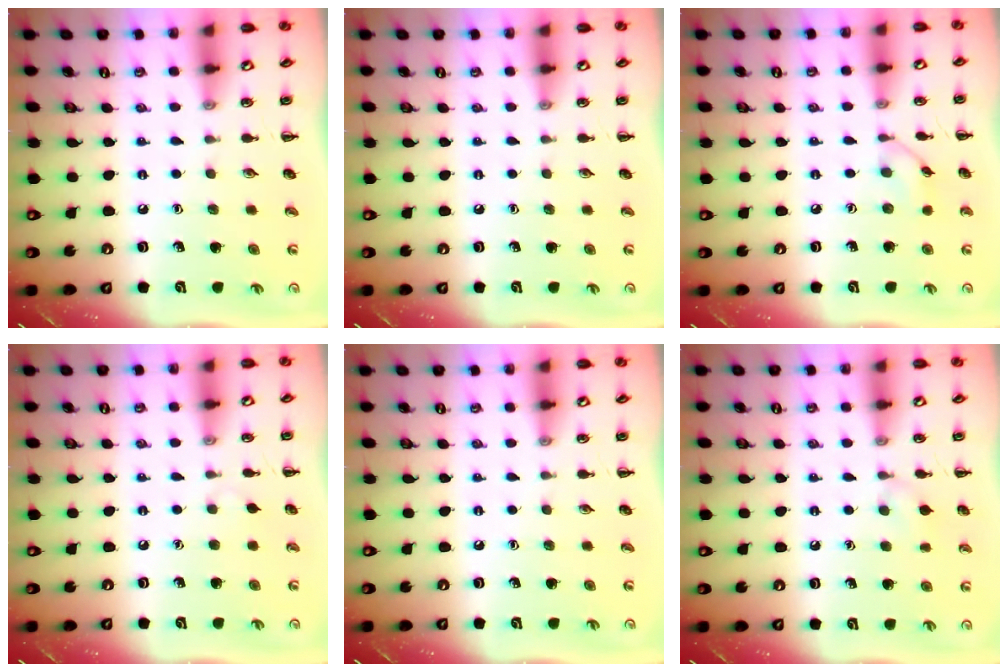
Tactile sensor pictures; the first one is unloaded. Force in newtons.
{"total": 0.0}
{"total": 6.3, "press": 6.2, "slide": 1.4}
{"total": 2.3, "press": 2.1, "slide": 0.9}
{"total": 0.0}
{"total": 6.2, "press": 5.8, "slide": 2.1}